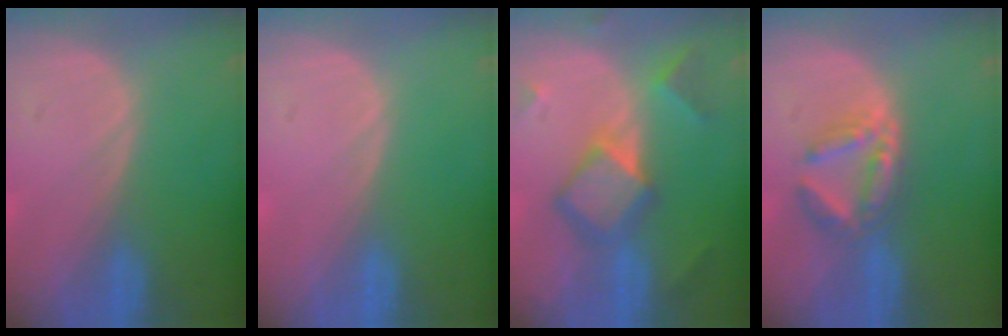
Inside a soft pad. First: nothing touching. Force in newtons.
{"total": 0.0}
{"total": 7.9, "press": 7.9, "slide": 0.4}
{"total": 6.0, "press": 5.7, "slide": 1.8}